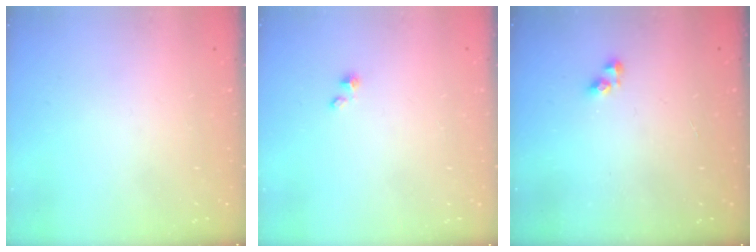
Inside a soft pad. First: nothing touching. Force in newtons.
{"total": 1.5, "press": 1.5, "slide": 0.0}
{"total": 3.9, "press": 3.9, "slide": 0.7}